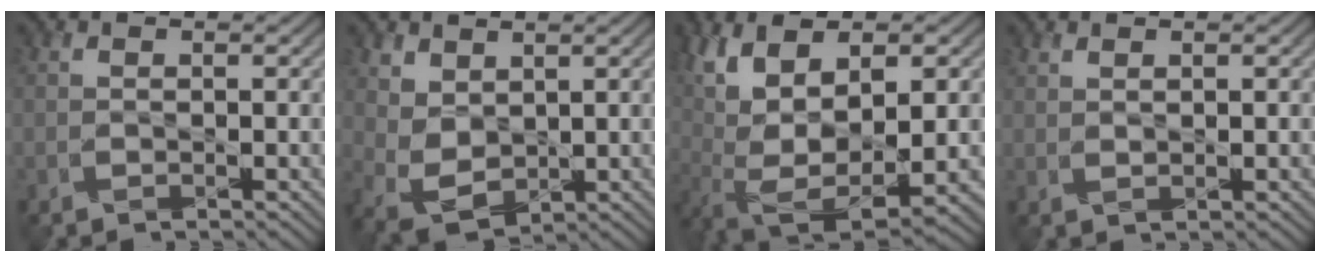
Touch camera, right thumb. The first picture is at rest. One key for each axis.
{"total": 4.0, "fx": 2.6, "fy": 2.2, "fz": 2.1, "tx": -0.061, "ty": -0.004, "tz": 0.055}
{"total": 13.3, "fx": 1.2, "fy": 6.5, "fz": 11.5, "tx": -0.232, "ty": -0.020, "tz": 0.035}
{"total": 0.8, "fx": 0.6, "fy": -0.1, "fz": 0.4, "tx": -0.012, "ty": -0.002, "tz": 0.014}